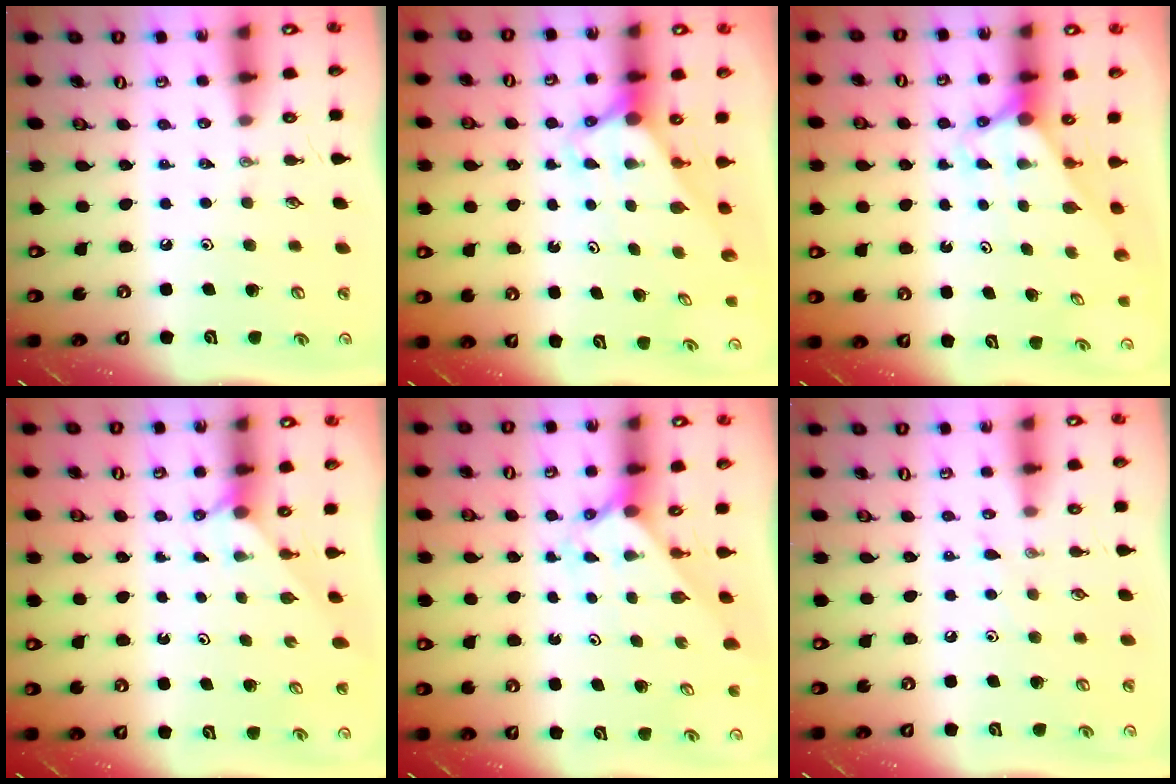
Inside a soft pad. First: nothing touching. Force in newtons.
{"total": 2.6, "press": 2.6, "slide": 0.0}
{"total": 2.8, "press": 2.8, "slide": 0.0}
{"total": 2.2, "press": 2.2, "slide": 0.2}
{"total": 2.0, "press": 2.0, "slide": 0.2}
{"total": 4.8, "press": 4.8, "slide": 0.6}